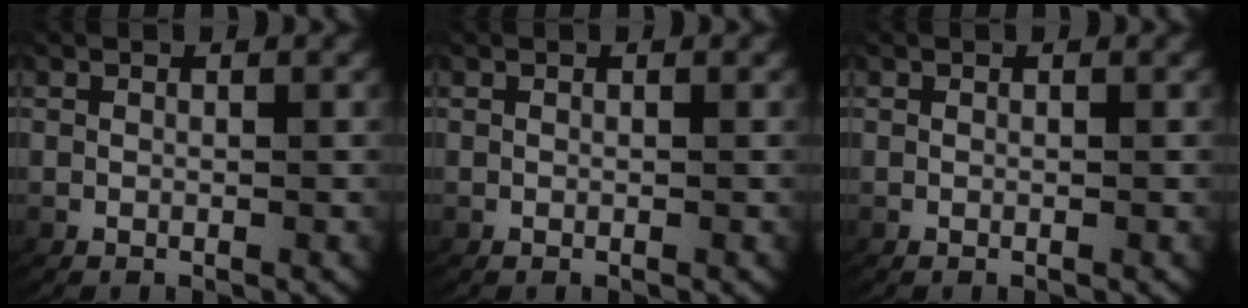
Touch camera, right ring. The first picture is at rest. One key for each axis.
{"total": 0.0}
{"total": 0.0}